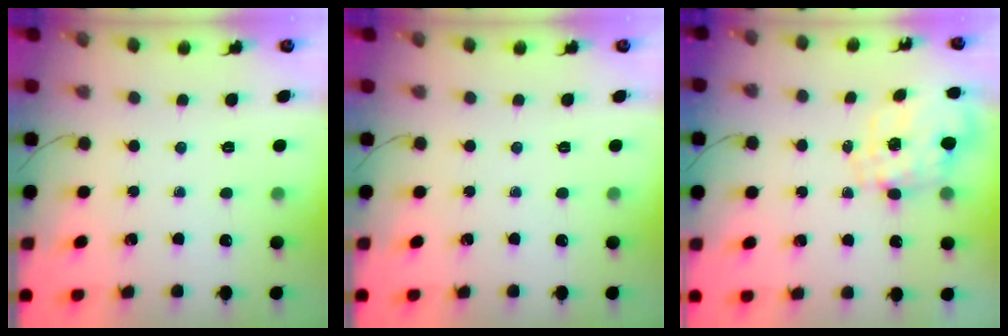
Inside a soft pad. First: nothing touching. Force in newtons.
{"total": 0.0}
{"total": 2.0, "press": 1.7, "slide": 1.1}